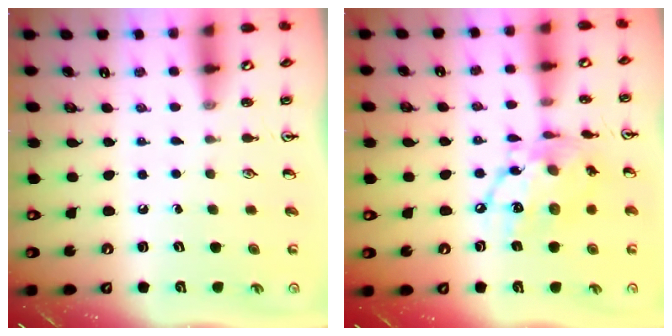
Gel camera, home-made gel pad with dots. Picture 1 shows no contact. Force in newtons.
{"total": 14.6, "press": 14.5, "slide": 1.4}